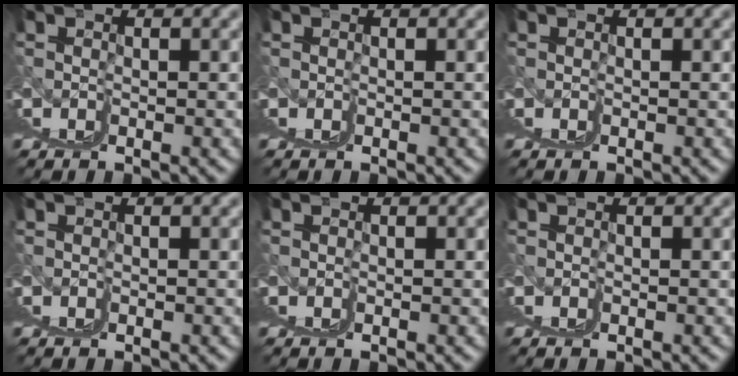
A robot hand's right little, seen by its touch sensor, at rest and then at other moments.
{"total": 0.0}
{"total": 0.0}
{"total": 0.0}
{"total": 0.0}
{"total": 0.0}